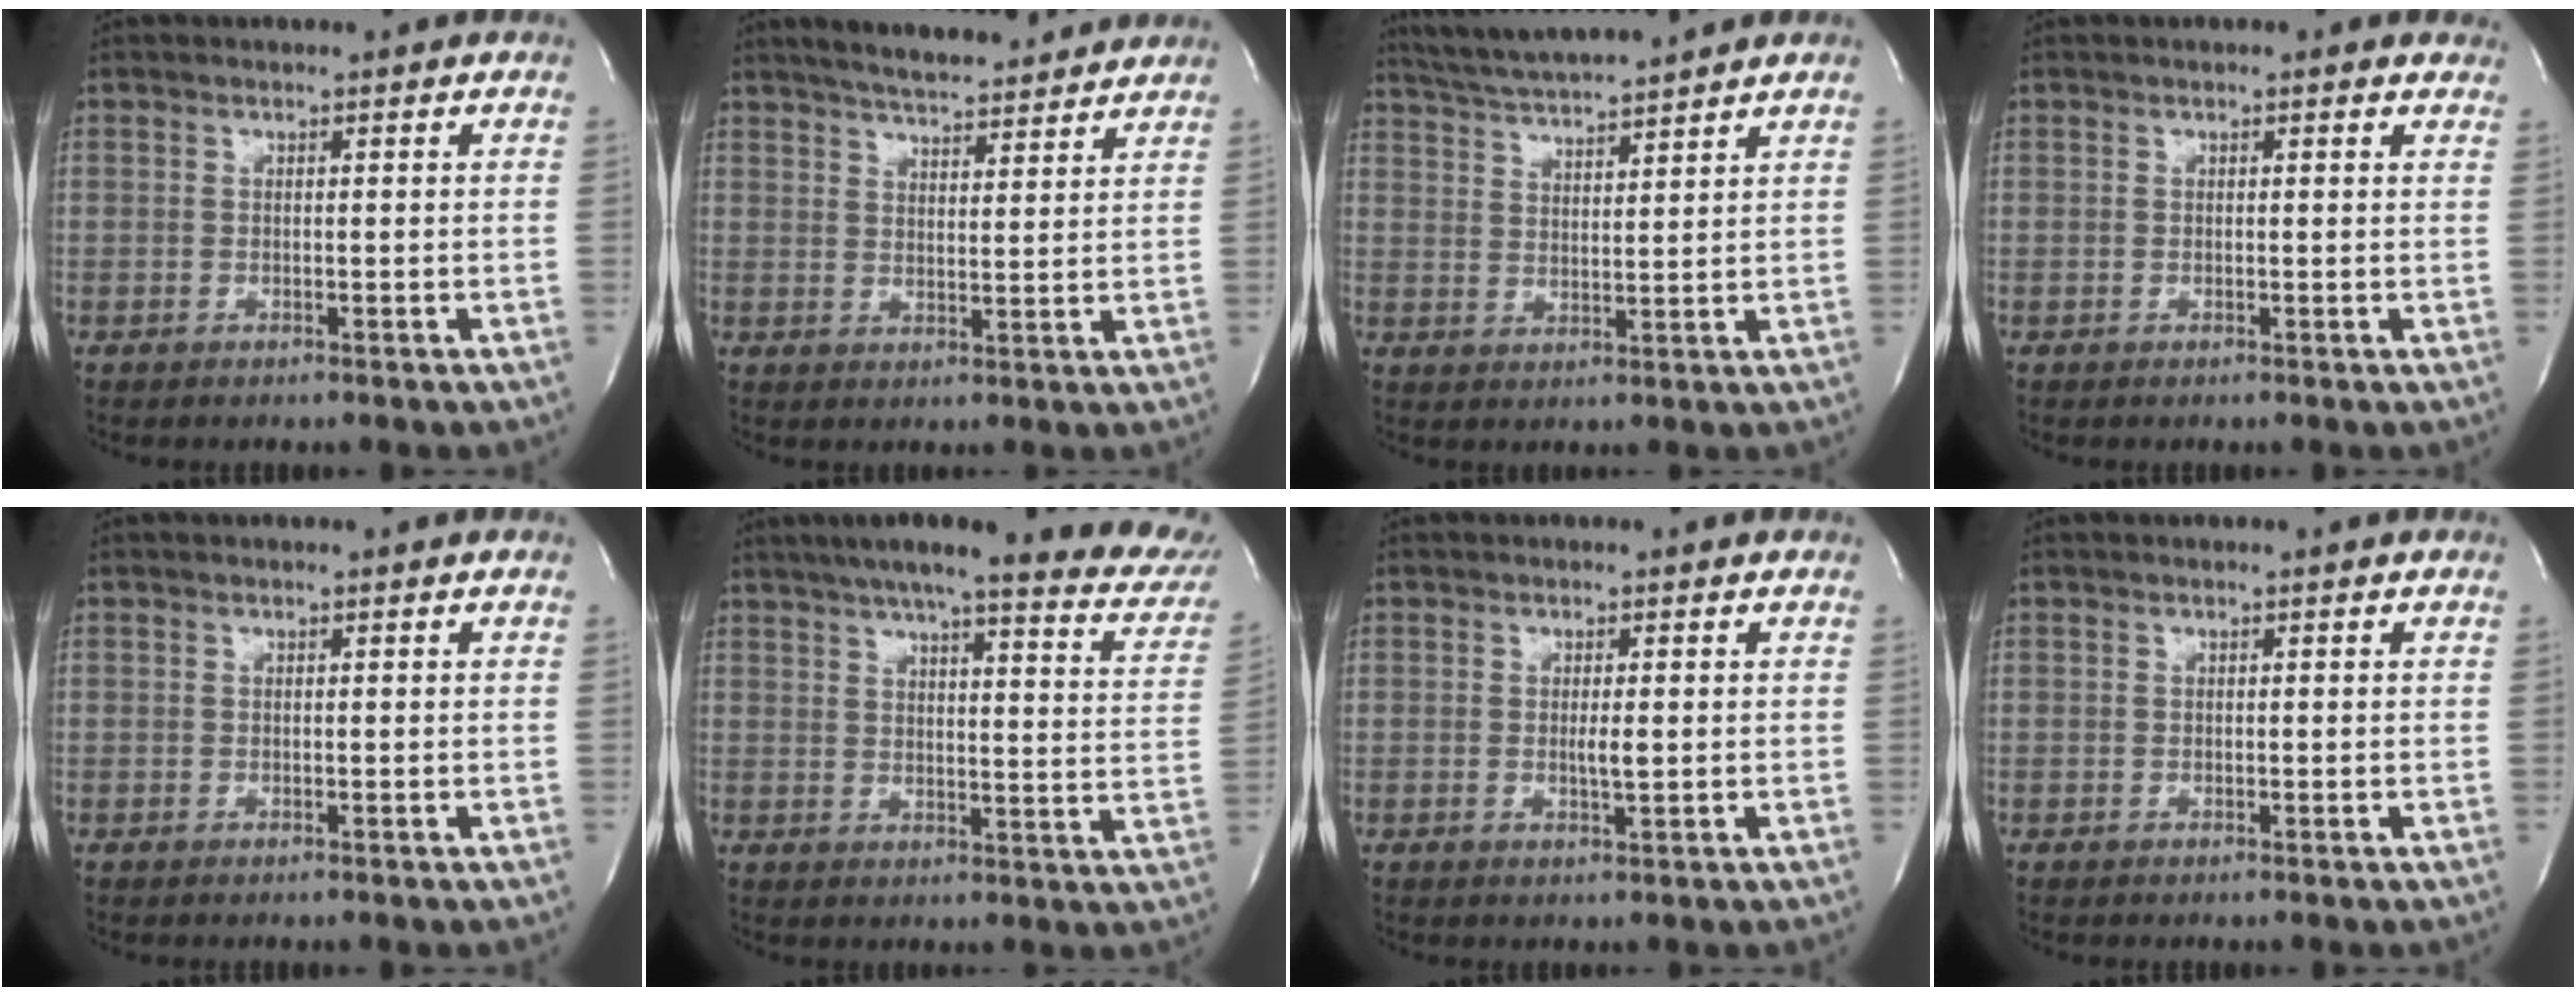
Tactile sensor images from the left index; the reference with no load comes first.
{"total": 11.8, "force": [10.6, 1.8, 4.7], "torque": [-0.076, 0.006, 0.149]}
{"total": 9.7, "force": [9.0, -0.8, 3.5], "torque": [-0.069, 0.015, 0.152]}
{"total": 1.9, "force": [1.4, 0.9, 0.9], "torque": [-0.005, 0.004, 0.005]}
{"total": 0.0}
{"total": 25.6, "force": [21.1, 3.5, 13.9], "torque": [-0.194, -0.025, 0.246]}
{"total": 1.8, "force": [-0.1, 0.2, 1.8], "torque": [-0.034, -0.006, -0.003]}
{"total": 0.0}